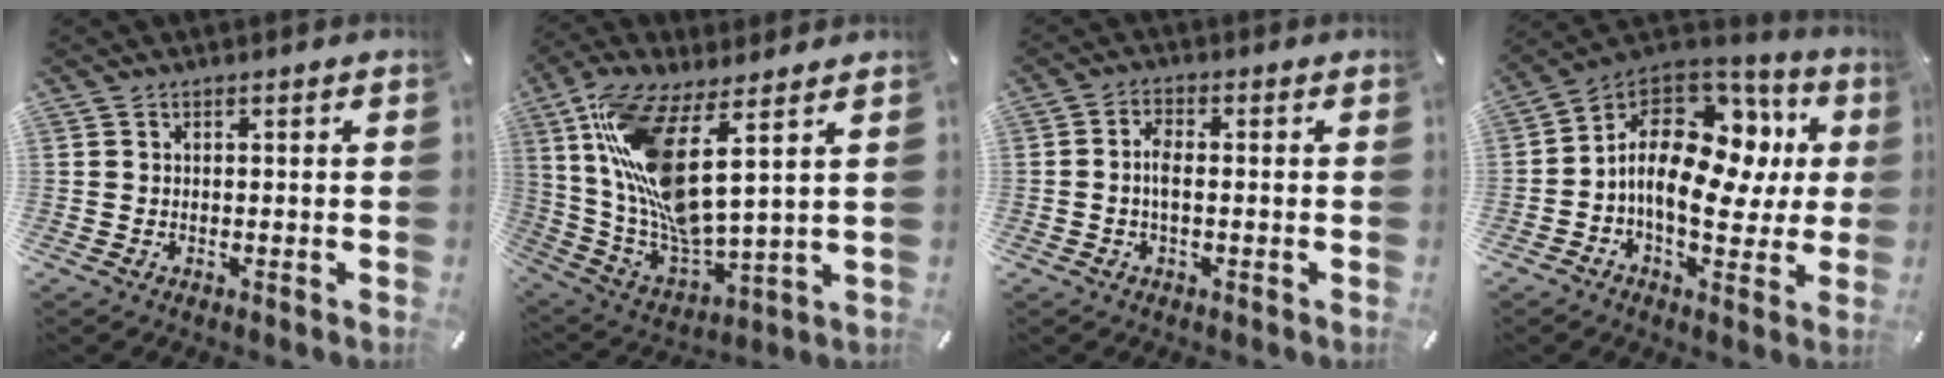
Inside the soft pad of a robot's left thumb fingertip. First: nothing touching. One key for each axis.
{"total": 16.1, "fx": 6.8, "fy": 4.8, "fz": 13.8, "tx": -0.316, "ty": -0.049, "tz": 0.110}
{"total": 3.6, "fx": -0.6, "fy": 1.7, "fz": 3.1, "tx": -0.063, "ty": 0.004, "tz": -0.012}
{"total": 17.7, "fx": 2.0, "fy": 10.8, "fz": 13.9, "tx": -0.246, "ty": -0.017, "tz": 0.029}